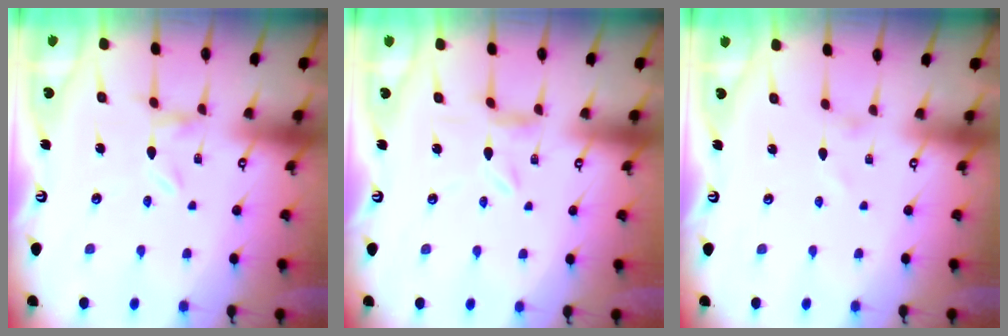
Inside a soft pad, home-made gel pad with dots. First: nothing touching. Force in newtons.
{"total": 3.0, "press": 2.9, "slide": 0.3}
{"total": 0.6, "press": 0.6, "slide": 0.1}